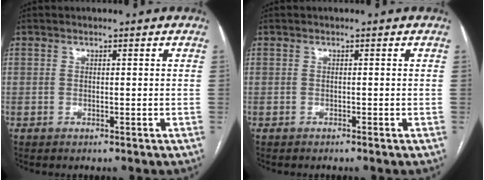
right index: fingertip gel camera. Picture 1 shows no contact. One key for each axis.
{"total": 0.0}